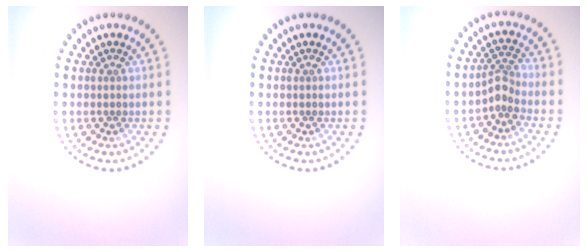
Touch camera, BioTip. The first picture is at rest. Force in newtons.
{"total": 0.0}
{"total": 1.9, "press": 1.3, "slide": 1.4}